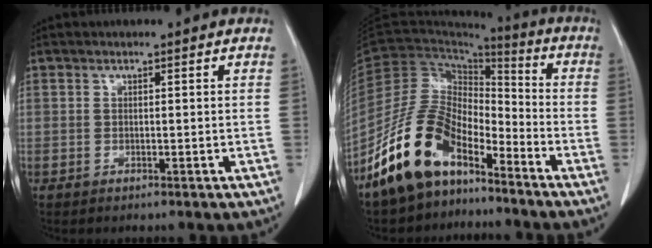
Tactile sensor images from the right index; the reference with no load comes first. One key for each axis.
{"total": 14.5, "fx": -10.0, "fy": 6.5, "fz": 8.2, "tx": -0.174, "ty": 0.023, "tz": -0.192}